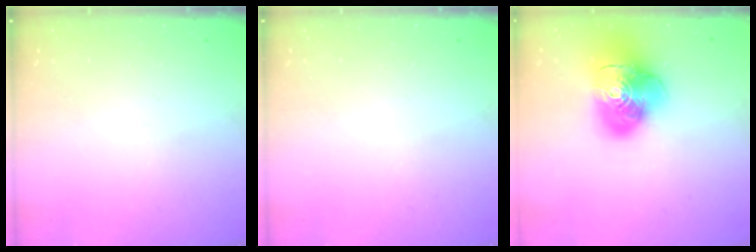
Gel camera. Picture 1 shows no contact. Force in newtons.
{"total": 0.0}
{"total": 18.0, "press": 17.8, "slide": 2.4}